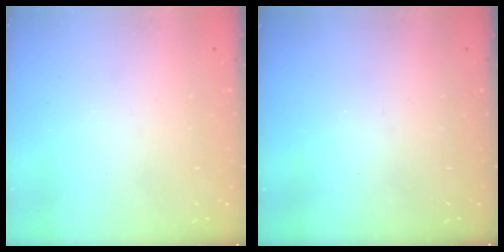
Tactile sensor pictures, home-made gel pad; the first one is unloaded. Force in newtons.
{"total": 0.0}